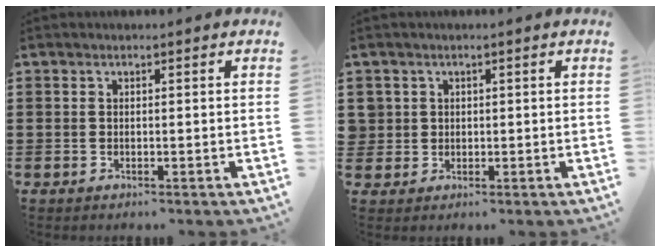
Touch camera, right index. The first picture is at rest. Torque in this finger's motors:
{"motor_torque": [0.55, 1.59, 0.09, 0.02]}